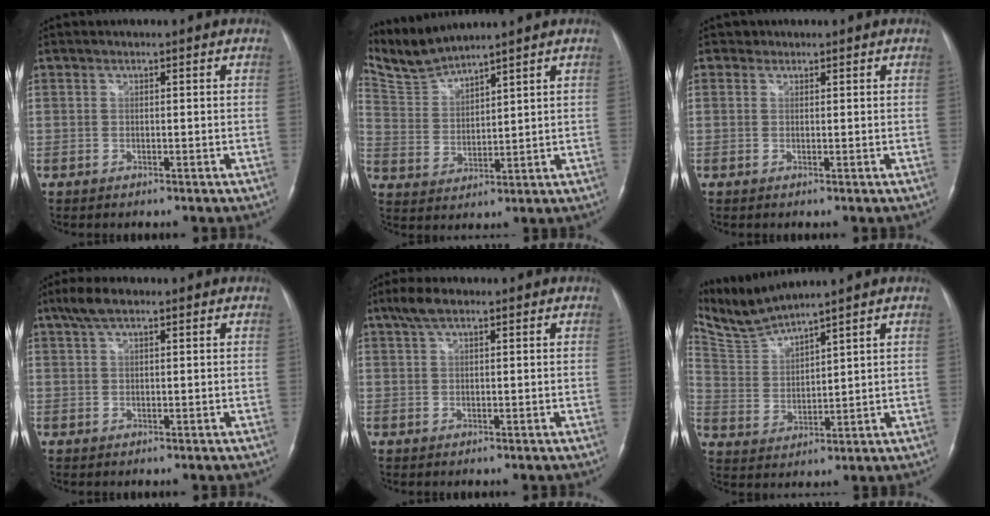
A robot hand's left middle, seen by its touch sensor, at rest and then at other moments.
{"total": 6.6, "force": [6.6, -0.9, 0.4], "torque": [-0.030, 0.007, 0.151]}
{"total": 0.8, "force": [0.5, 0.6, -0.1], "torque": [0.006, -0.001, 0.005]}
{"total": 3.7, "force": [2.5, 1.0, 2.6], "torque": [-0.058, 0.020, 0.048]}
{"total": 3.3, "force": [2.2, 1.0, 2.3], "torque": [-0.052, 0.018, 0.043]}
{"total": 6.8, "force": [6.6, -1.1, 1.1], "torque": [-0.047, 0.001, 0.151]}